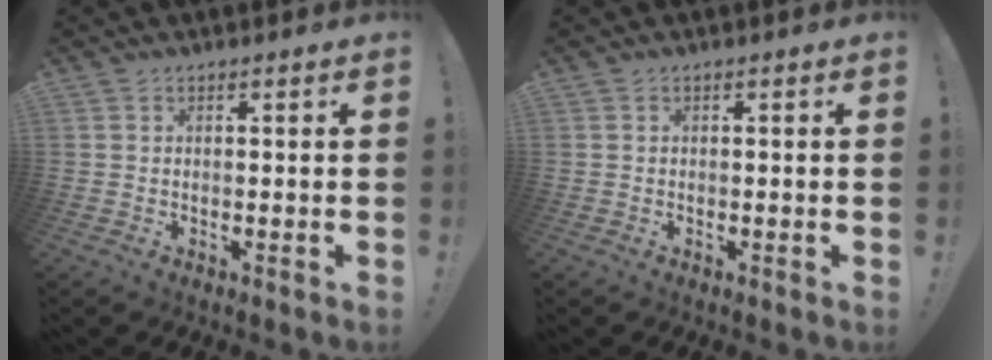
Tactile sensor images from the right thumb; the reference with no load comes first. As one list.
[{"total": 0.0}]